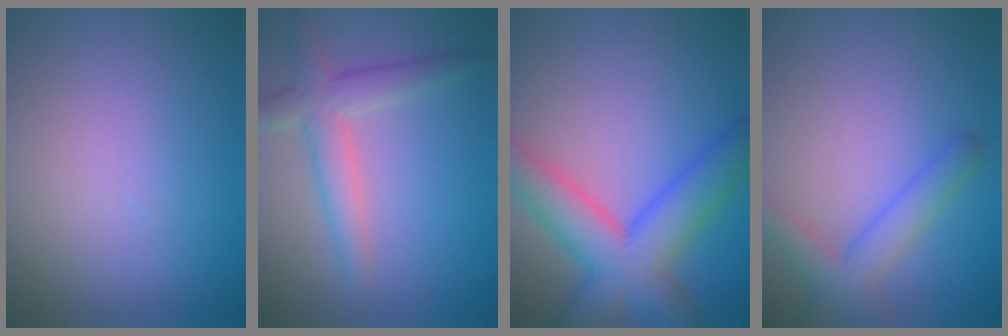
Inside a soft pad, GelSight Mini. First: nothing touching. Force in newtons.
{"total": 3.9, "press": 3.9, "slide": 0.2}
{"total": 8.4, "press": 8.4, "slide": 0.3}
{"total": 3.5, "press": 3.5, "slide": 0.3}